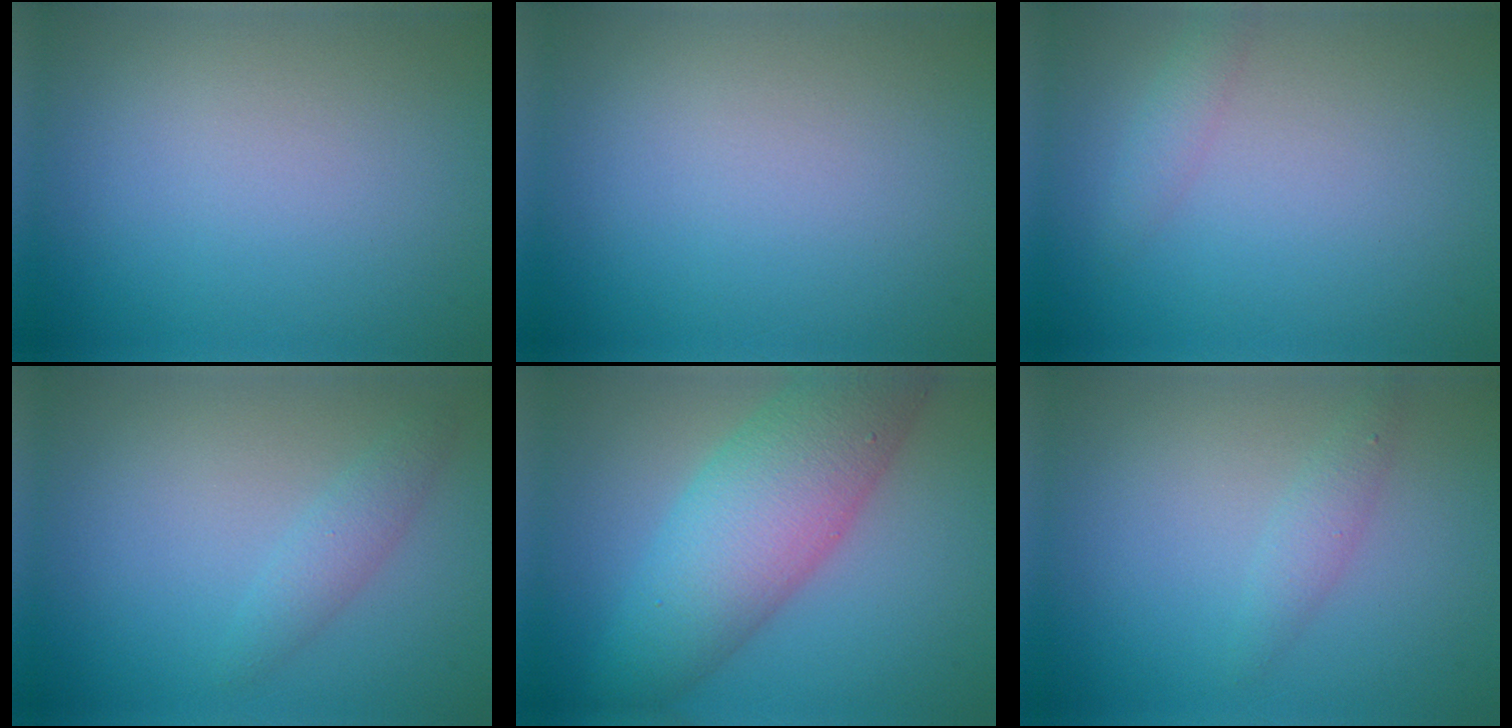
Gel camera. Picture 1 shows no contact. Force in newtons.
{"total": 0.0}
{"total": 1.3, "press": 1.3, "slide": 0.0}
{"total": 1.7, "press": 1.7, "slide": 0.0}
{"total": 8.3, "press": 8.2, "slide": 0.2}
{"total": 1.4, "press": 1.4, "slide": 0.0}